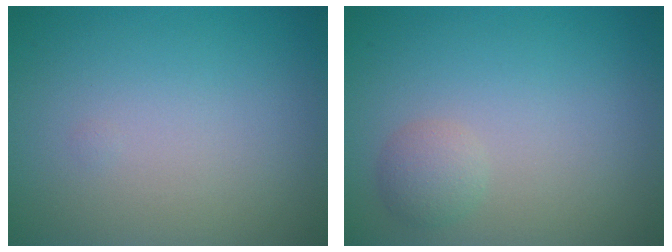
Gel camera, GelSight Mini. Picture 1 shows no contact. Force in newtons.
{"total": 1.6, "press": 1.6, "slide": 0.1}